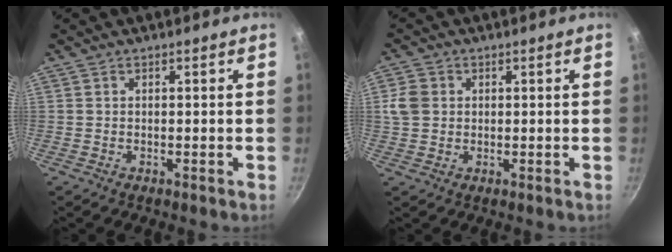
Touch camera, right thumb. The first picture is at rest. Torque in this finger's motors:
{"motor_torque": [0.41, 0.52, 0.66, -0.54, 0.17]}